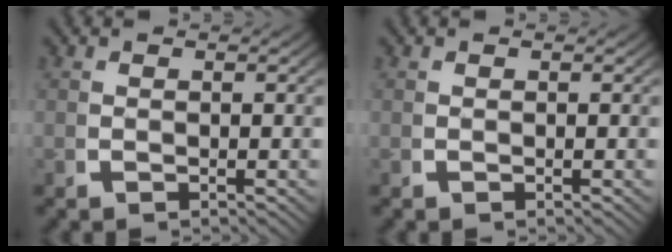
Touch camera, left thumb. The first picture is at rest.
{"total": 0.0}